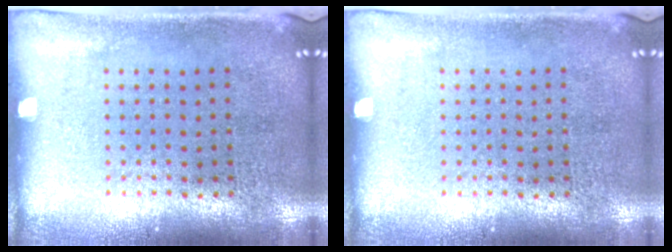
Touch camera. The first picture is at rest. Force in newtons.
{"total": 0.0}